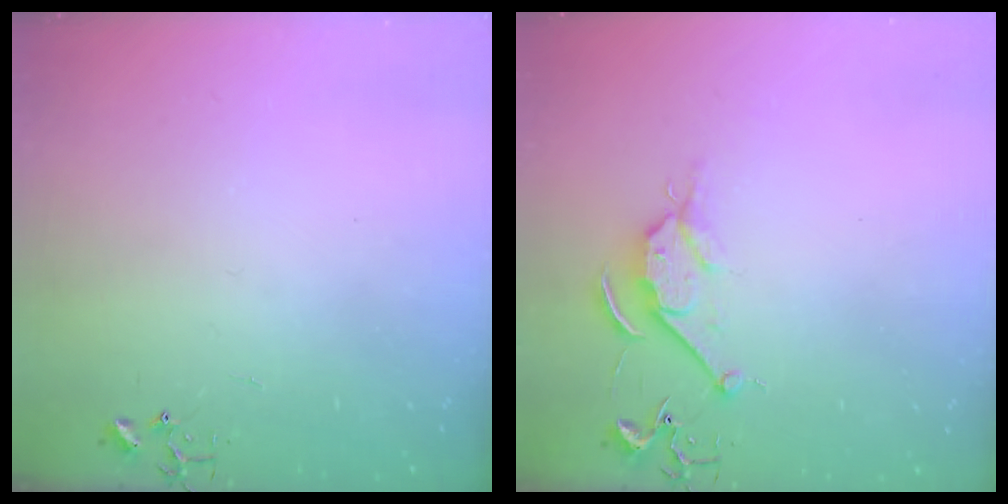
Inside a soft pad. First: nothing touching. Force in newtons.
{"total": 8.0, "press": 8.0, "slide": 0.7}